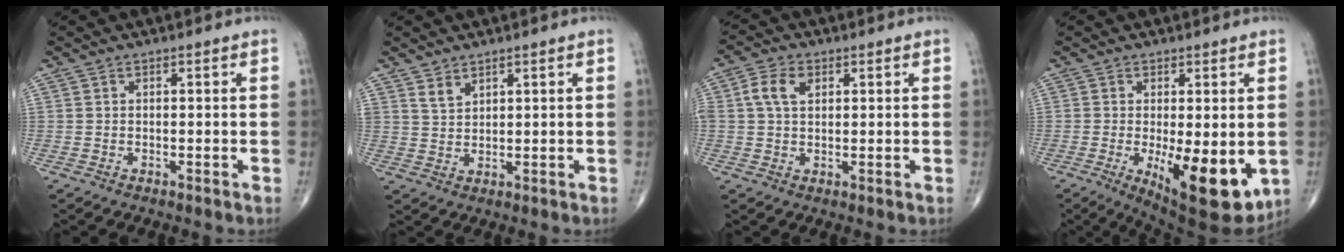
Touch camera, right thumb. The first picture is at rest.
{"total": 2.7, "force": [2.1, 1.3, 1.0], "torque": [-0.010, -0.017, 0.045]}
{"total": 5.3, "force": [1.5, 3.5, 3.7], "torque": [-0.074, 0.009, 0.026]}
{"total": 14.1, "force": [-3.0, 5.1, 12.8], "torque": [-0.181, -0.029, -0.028]}